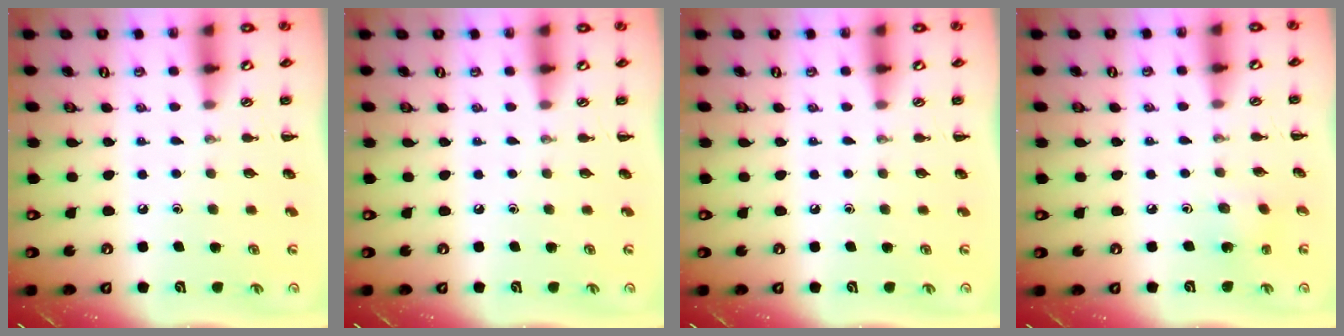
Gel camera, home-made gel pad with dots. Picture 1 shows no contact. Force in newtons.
{"total": 0.0}
{"total": 0.0}
{"total": 1.9, "press": 1.7, "slide": 0.7}